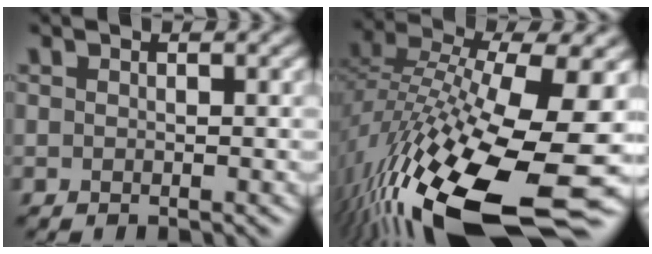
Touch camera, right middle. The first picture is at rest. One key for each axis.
{"total": 17.5, "fx": -7.3, "fy": 6.5, "fz": 14.5, "tx": -0.302, "ty": -0.015, "tz": -0.132}